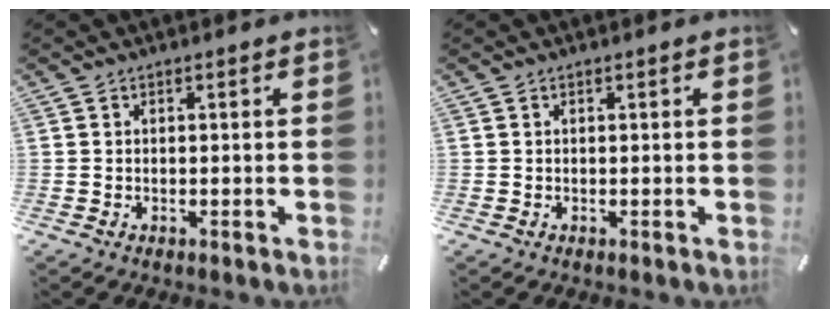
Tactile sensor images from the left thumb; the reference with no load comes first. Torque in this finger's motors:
{"motor_torque": [0.02, 0.17, -0.02, -0.06, -0.01]}